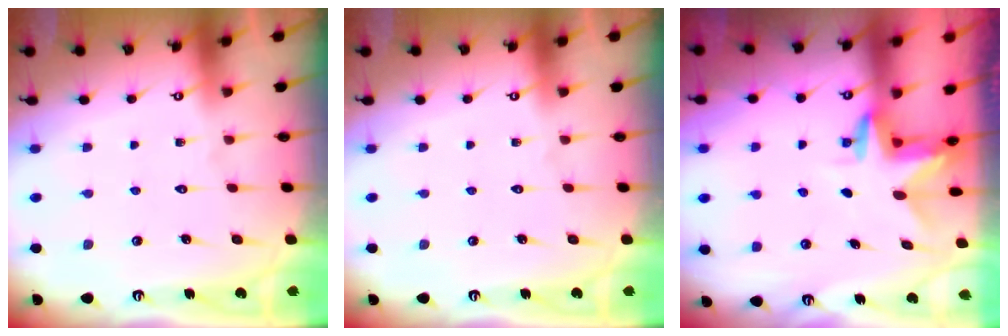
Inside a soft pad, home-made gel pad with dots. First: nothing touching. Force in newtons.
{"total": 0.0}
{"total": 3.0, "press": 3.0, "slide": 0.2}